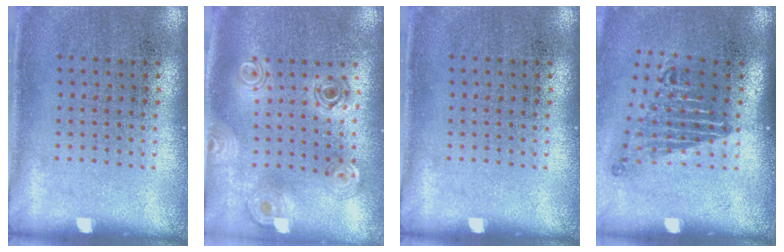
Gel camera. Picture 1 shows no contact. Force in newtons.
{"total": 1.0, "press": 1.0, "slide": 0.2}
{"total": 0.0}
{"total": 1.6, "press": 1.1, "slide": 1.2}